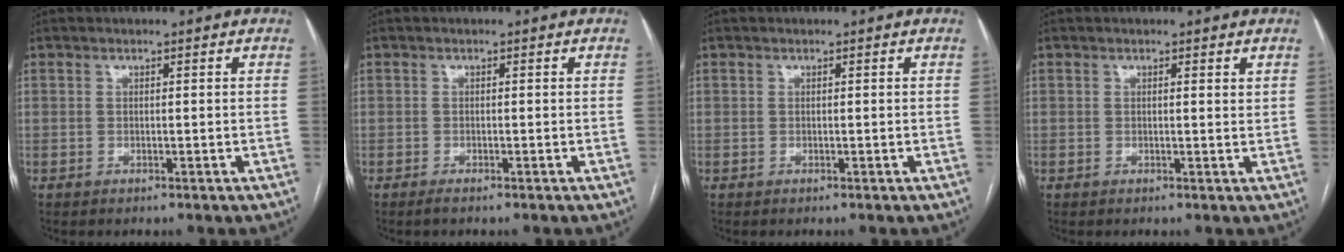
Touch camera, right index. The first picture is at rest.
{"total": 0.9, "force": [-0.7, -0.1, 0.6], "torque": [-0.010, -0.002, -0.013]}
{"total": 0.0}
{"total": 0.8, "force": [0.5, 0.1, 0.6], "torque": [-0.008, -0.002, 0.004]}